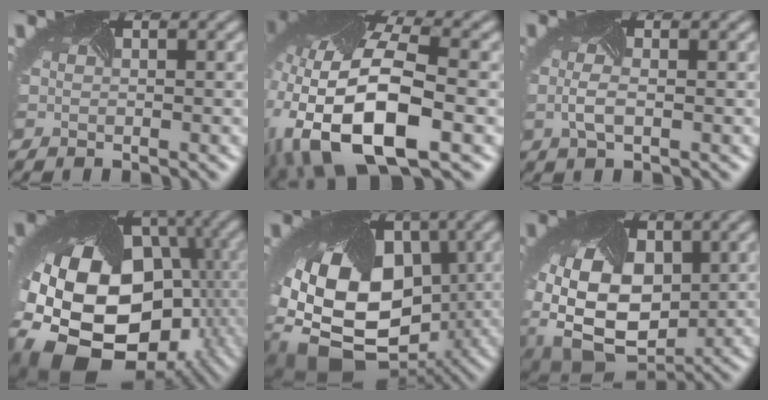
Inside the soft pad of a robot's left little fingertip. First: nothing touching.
{"total": 16.0, "force": [-5.0, 8.2, 12.8], "torque": [-0.272, -0.032, -0.073]}
{"total": 1.8, "force": [-0.4, 0.5, 1.7], "torque": [-0.043, -0.005, -0.009]}
{"total": 20.6, "force": [-5.6, 15.5, 12.3], "torque": [-0.232, -0.053, -0.075]}
{"total": 17.6, "force": [-2.0, 12.5, 12.2], "torque": [-0.223, -0.045, -0.016]}
{"total": 14.7, "force": [-0.2, 10.4, 10.3], "torque": [-0.199, -0.026, 0.012]}